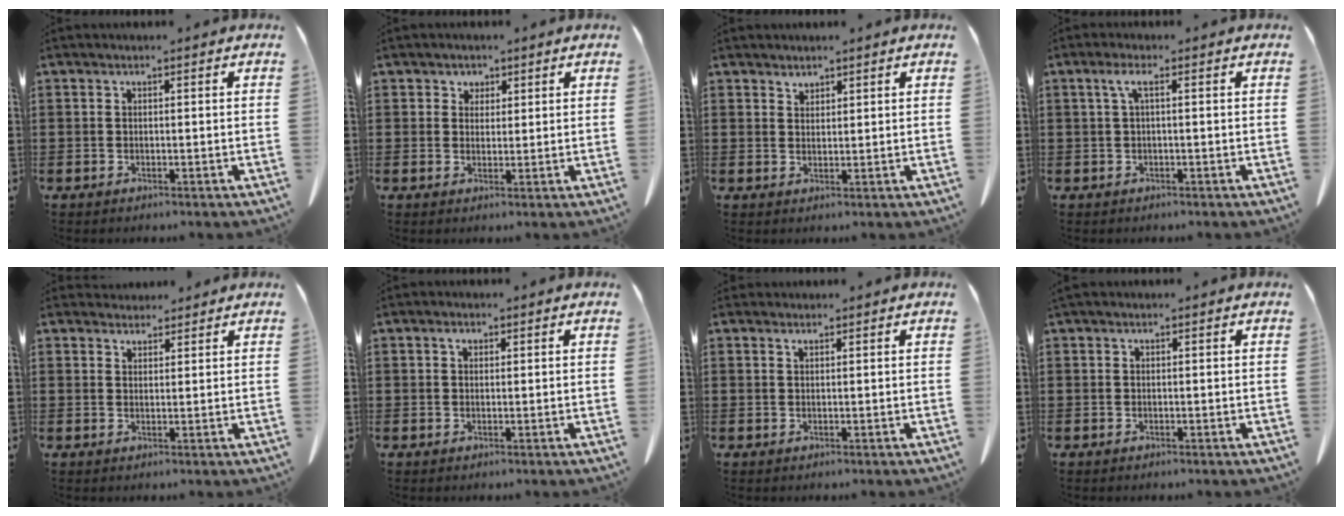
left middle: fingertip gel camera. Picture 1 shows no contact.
{"total": 2.0, "force": [1.4, 1.5, 0.2], "torque": [-0.012, 0.006, 0.026]}
{"total": 1.6, "force": [1.6, 0.4, 0.0], "torque": [-0.004, -0.002, 0.032]}
{"total": 2.4, "force": [0.3, 0.5, 2.4], "torque": [-0.046, 0.005, 0.004]}
{"total": 2.6, "force": [2.5, 0.8, 0.1], "torque": [-0.008, -0.004, 0.049]}
{"total": 1.1, "force": [0.5, 0.7, 0.7], "torque": [-0.009, 0.001, 0.007]}
{"total": 0.8, "force": [0.6, 0.1, 0.4], "torque": [-0.011, -0.002, 0.013]}
{"total": 0.0}